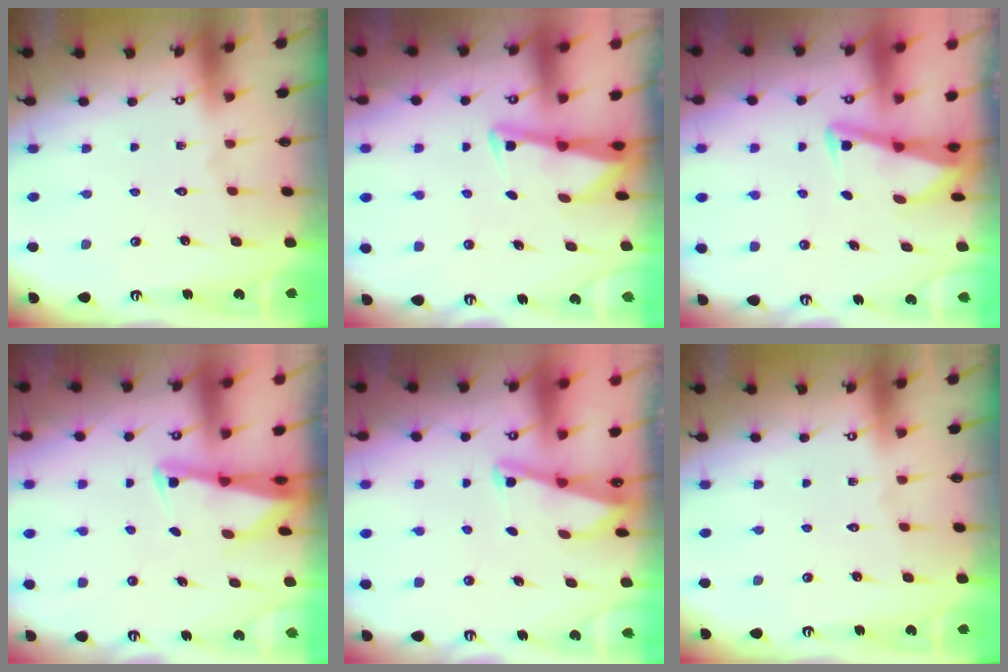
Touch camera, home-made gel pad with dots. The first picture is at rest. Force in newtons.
{"total": 3.2, "press": 3.2, "slide": 0.4}
{"total": 3.0, "press": 3.0, "slide": 0.4}
{"total": 2.4, "press": 2.4, "slide": 0.3}
{"total": 2.0, "press": 2.0, "slide": 0.3}
{"total": 0.0}